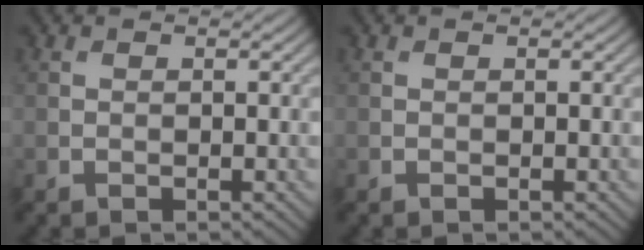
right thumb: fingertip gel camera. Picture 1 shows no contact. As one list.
[{"total": 0.0}]